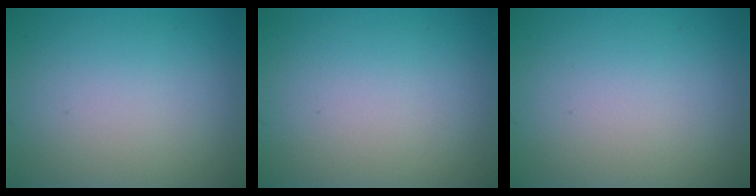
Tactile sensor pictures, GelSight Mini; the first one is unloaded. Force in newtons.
{"total": 0.0}
{"total": 0.0}